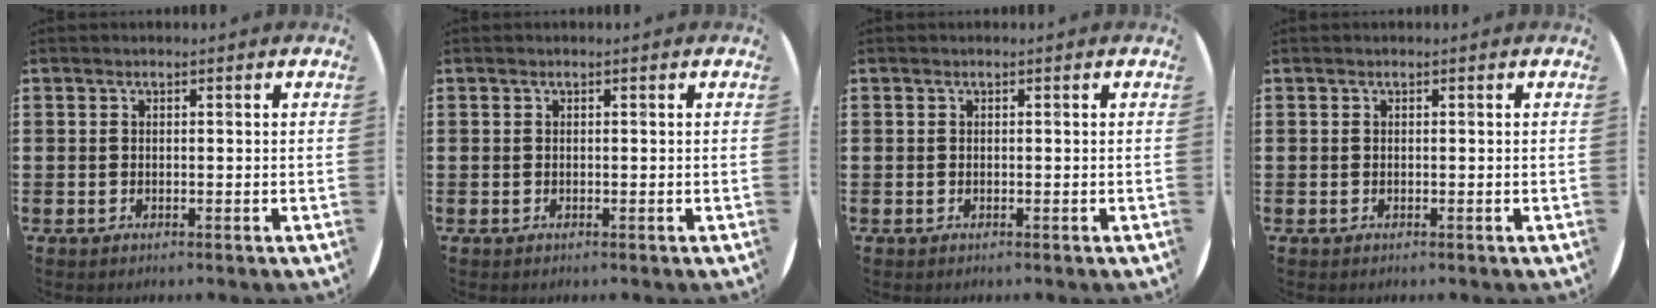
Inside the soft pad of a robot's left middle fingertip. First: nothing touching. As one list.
[{"total": 0.0}, {"total": 0.0}, {"total": 0.0}]